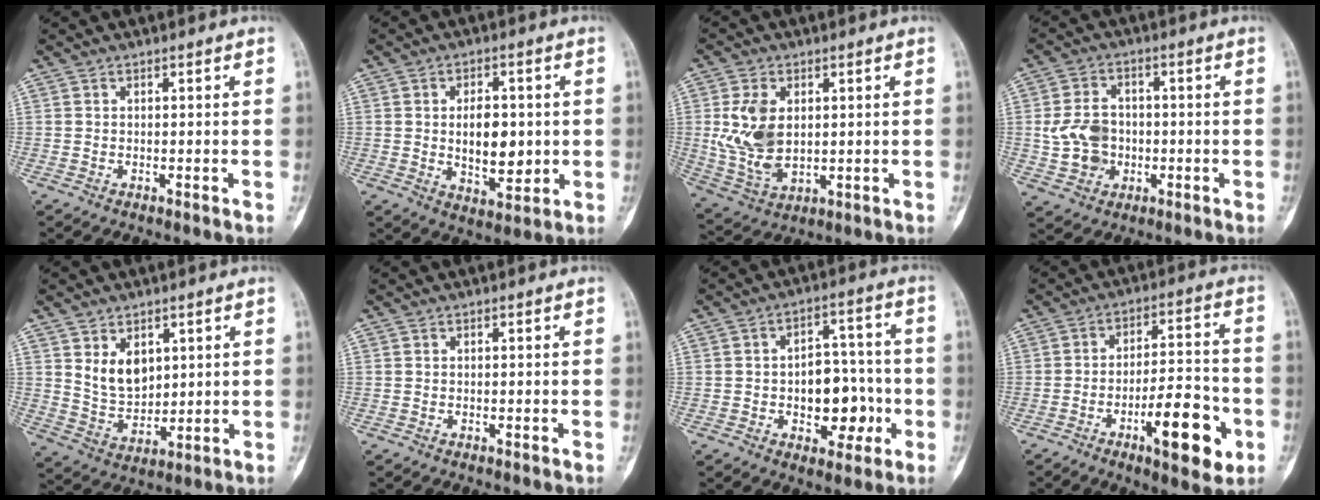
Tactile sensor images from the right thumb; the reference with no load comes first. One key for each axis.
{"total": 9.7, "fx": 0.2, "fy": 5.6, "fz": 7.9, "tx": -0.092, "ty": -0.009, "tz": 0.014}
{"total": 11.1, "fx": 1.7, "fy": 7.1, "fz": 8.4, "tx": -0.157, "ty": -0.010, "tz": 0.047}
{"total": 8.7, "fx": -0.7, "fy": 7.1, "fz": 4.9, "tx": -0.071, "ty": 0.012, "tz": -0.009}
{"total": 7.8, "fx": 3.0, "fy": 5.2, "fz": 4.9, "tx": -0.062, "ty": -0.029, "tz": 0.070}
{"total": 0.0}
{"total": 11.8, "fx": -2.3, "fy": 7.7, "fz": 8.6, "tx": -0.075, "ty": 0.036, "tz": -0.026}
{"total": 14.5, "fx": -5.6, "fy": 5.0, "fz": 12.4, "tx": -0.168, "ty": 0.030, "tz": -0.082}